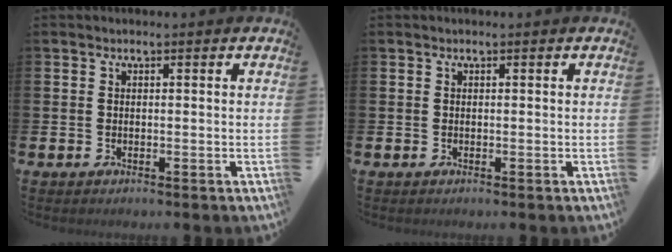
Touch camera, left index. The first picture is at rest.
{"total": 0.0}